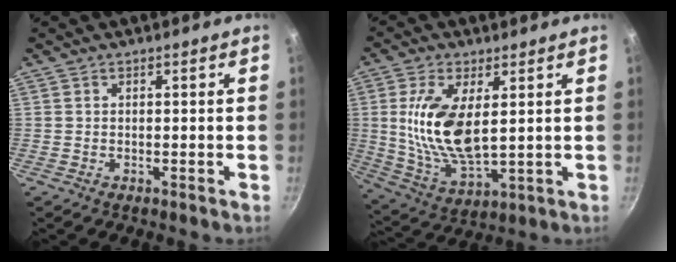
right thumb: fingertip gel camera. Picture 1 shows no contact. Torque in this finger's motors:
{"motor_torque": [0.82, 0.87, 1.60, -0.55, 0.22]}